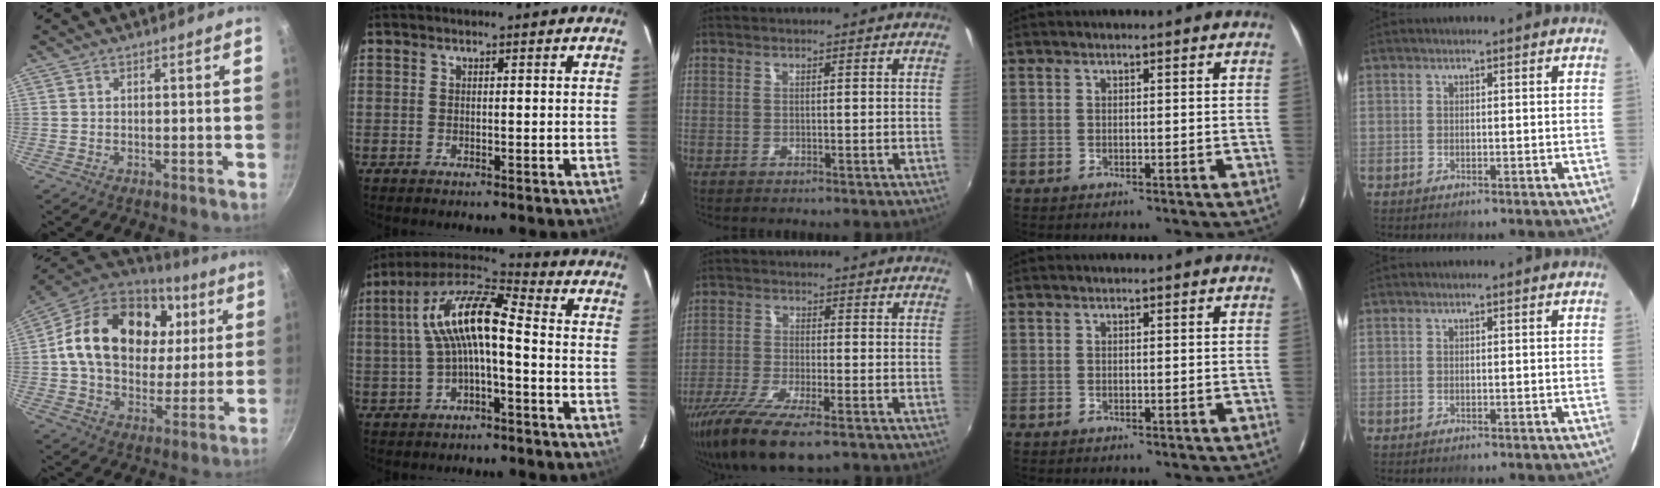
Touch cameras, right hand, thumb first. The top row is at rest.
{"thumb": {"total": 26.5, "force": [6.2, 18.9, 17.4], "torque": [-0.288, 0.011, 0.101]}, "index": {"total": 11.9, "force": [-0.7, 3.4, 11.4], "torque": [-0.224, 0.025, -0.017]}, "middle": {"total": 12.1, "force": [-8.1, 3.0, 8.4], "torque": [-0.185, -0.044, -0.150]}}